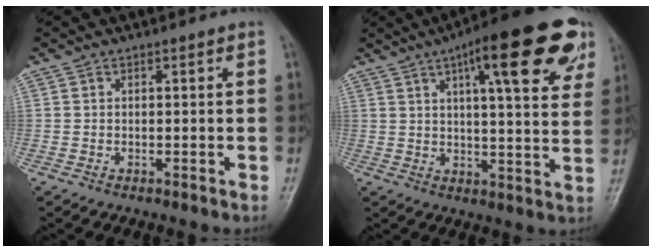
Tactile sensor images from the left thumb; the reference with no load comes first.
{"total": 20.0, "force": [10.0, 5.4, 16.5], "torque": [-0.200, -0.013, 0.132]}